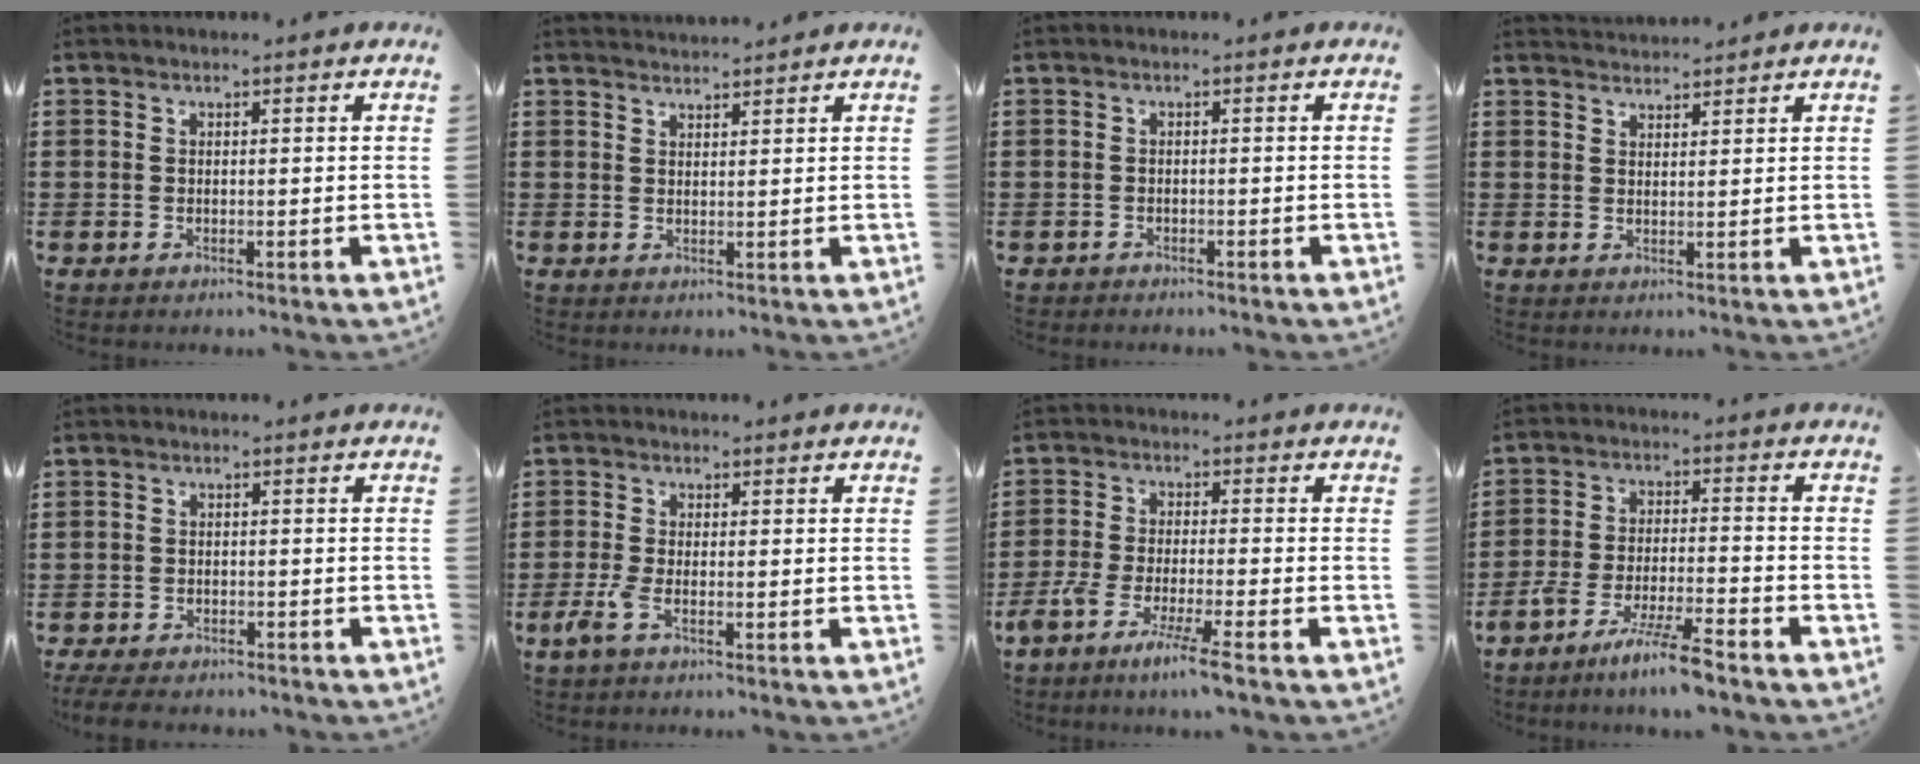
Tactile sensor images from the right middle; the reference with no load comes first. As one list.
[{"total": 1.7, "force": [1.7, 0.1, 0.0], "torque": [-0.005, 0.003, 0.033]}, {"total": 0.9, "force": [-0.9, 0.1, 0.0], "torque": [-0.002, -0.001, -0.019]}, {"total": 2.1, "force": [2.1, 0.2, -0.2], "torque": [-0.002, 0.002, 0.041]}, {"total": 2.9, "force": [-2.9, 0.4, 0.4], "torque": [-0.018, -0.005, -0.062]}, {"total": 2.9, "force": [-1.5, 0.7, 2.4], "torque": [-0.064, -0.009, -0.031]}, {"total": 6.2, "force": [-4.8, -0.3, 3.9], "torque": [-0.083, -0.019, -0.090]}, {"total": 7.6, "force": [-6.4, 0.0, 4.1], "torque": [-0.084, -0.010, -0.122]}]